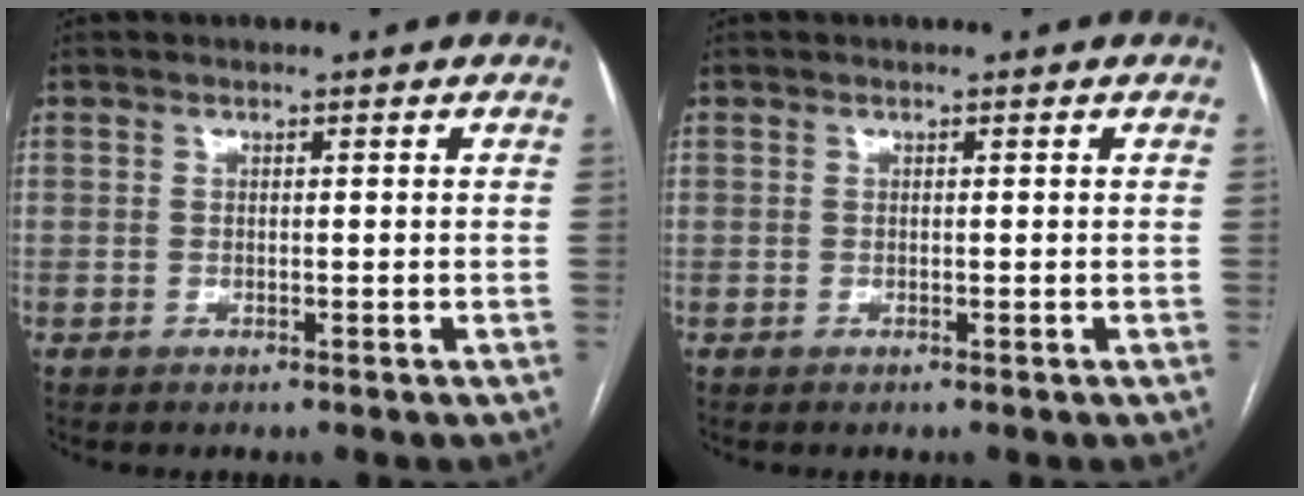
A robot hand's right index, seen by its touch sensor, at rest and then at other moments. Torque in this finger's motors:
{"motor_torque": [0.00, 0.00, 0.00, 0.00]}